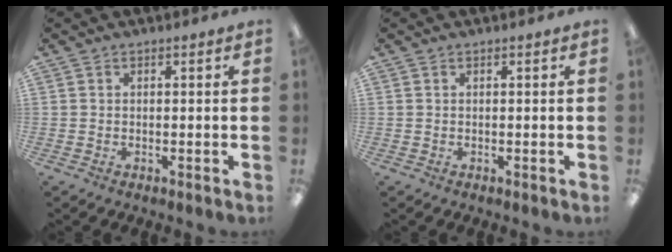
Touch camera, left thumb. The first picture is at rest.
{"total": 0.0}